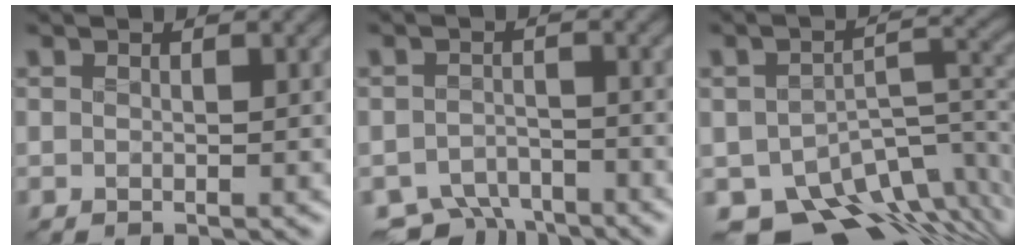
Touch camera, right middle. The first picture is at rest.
{"total": 4.8, "force": [-4.3, 1.8, 1.1], "torque": [-0.016, -0.013, -0.075]}
{"total": 10.5, "force": [-7.1, 5.2, 5.7], "torque": [-0.087, -0.025, -0.097]}